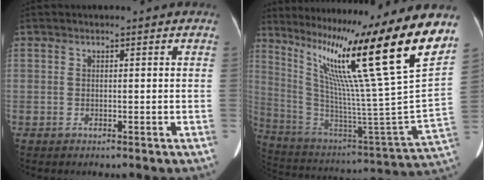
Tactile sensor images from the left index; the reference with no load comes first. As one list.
[{"total": 28.4, "force": [18.2, -3.0, 21.6], "torque": [-0.362, -0.086, 0.283]}]